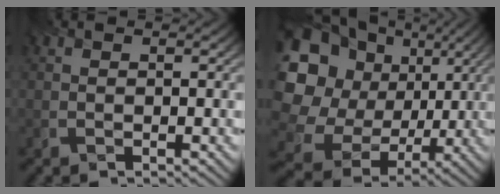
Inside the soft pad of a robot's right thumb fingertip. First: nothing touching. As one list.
[{"total": 19.0, "force": [3.5, 16.2, 9.2], "torque": [-0.270, 0.000, 0.074]}]